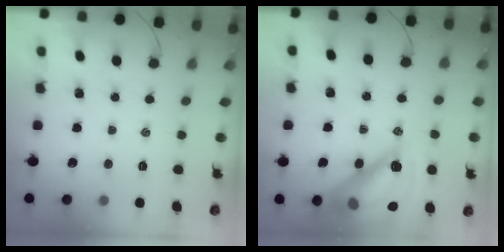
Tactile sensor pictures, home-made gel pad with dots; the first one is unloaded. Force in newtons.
{"total": 19.9, "press": 19.8, "slide": 2.7}